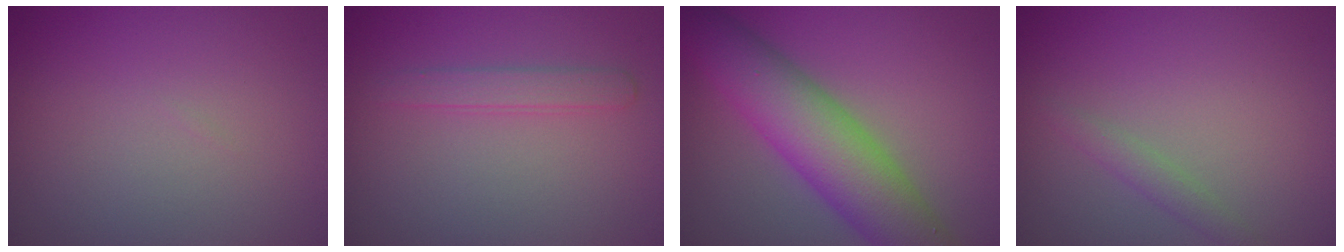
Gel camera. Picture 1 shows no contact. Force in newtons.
{"total": 1.6, "press": 1.6, "slide": 0.1}
{"total": 8.4, "press": 8.4, "slide": 0.3}
{"total": 1.3, "press": 1.3, "slide": 0.1}